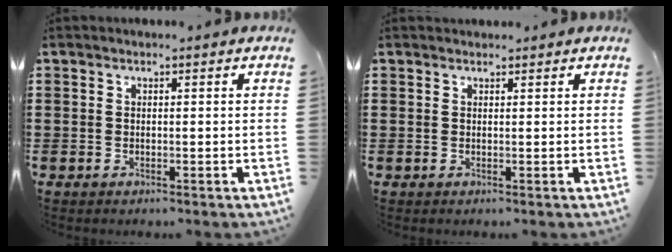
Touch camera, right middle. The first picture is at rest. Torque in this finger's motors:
{"motor_torque": [1.15, -0.99, 0.04, 0.02]}